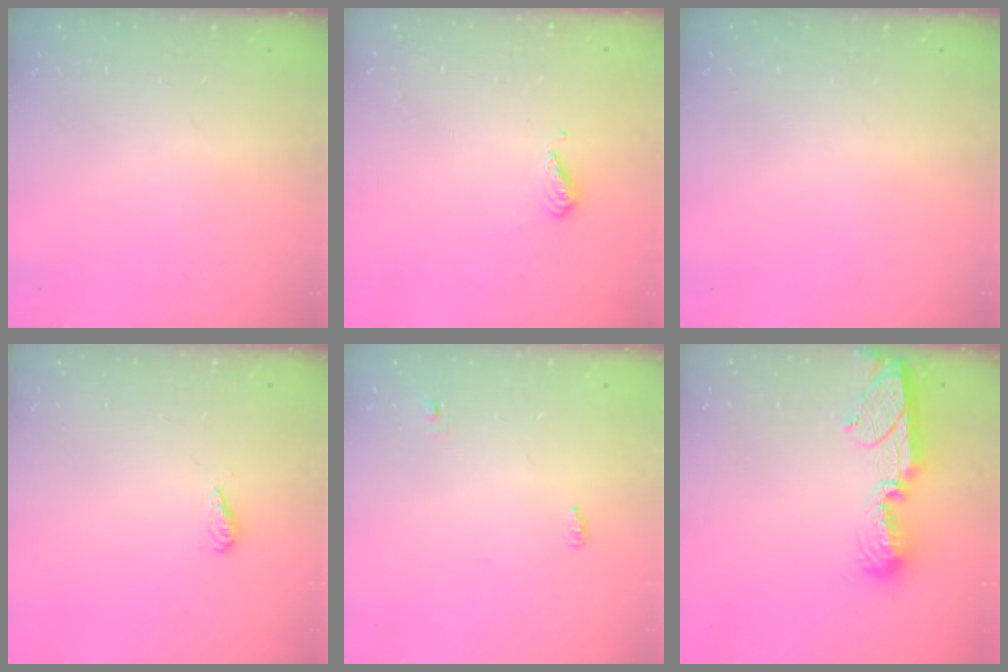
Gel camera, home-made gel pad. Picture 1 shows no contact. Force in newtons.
{"total": 5.0, "press": 4.8, "slide": 1.3}
{"total": 0.0}
{"total": 2.7, "press": 2.6, "slide": 0.4}
{"total": 3.6, "press": 3.4, "slide": 1.0}
{"total": 12.7, "press": 12.7, "slide": 1.0}